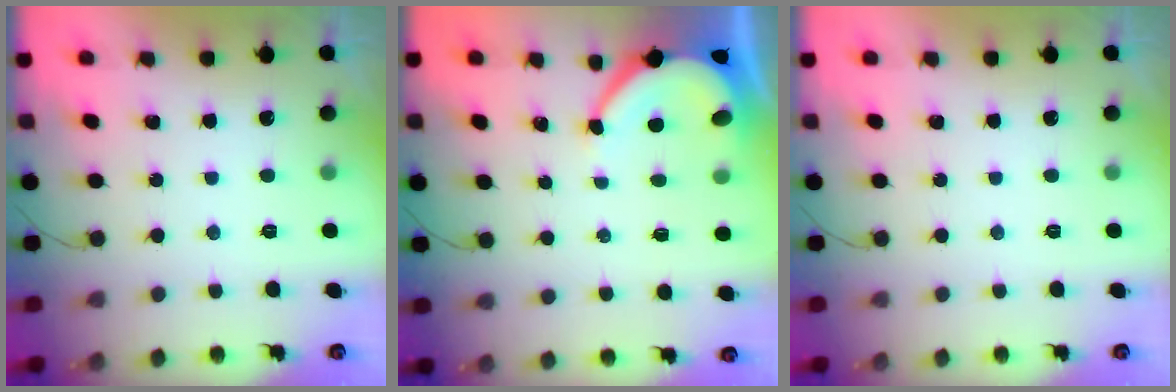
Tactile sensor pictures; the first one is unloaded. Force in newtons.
{"total": 5.6, "press": 5.6, "slide": 0.5}
{"total": 0.0}